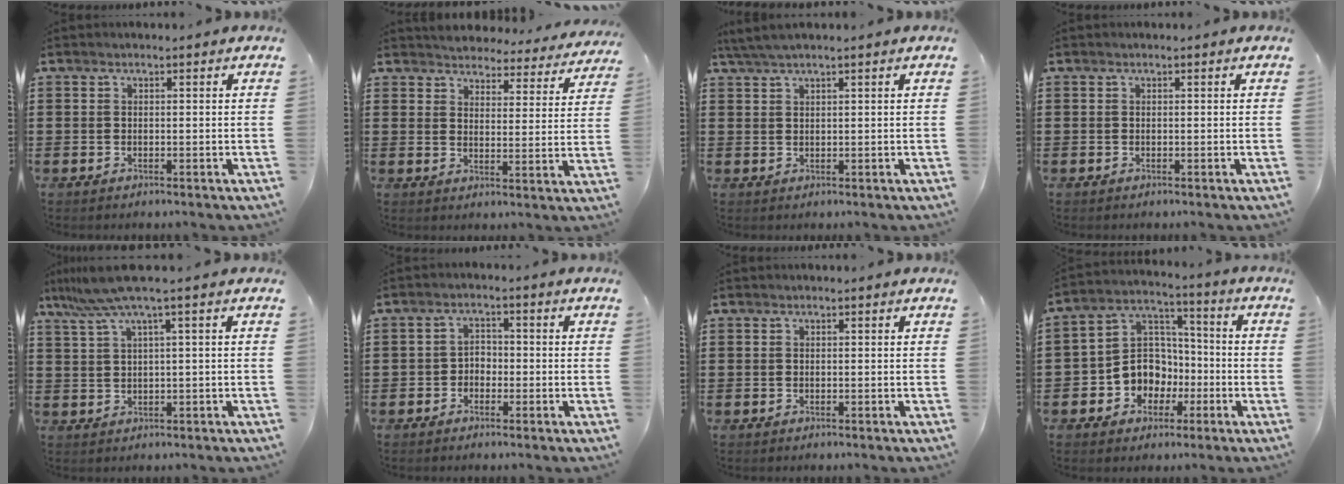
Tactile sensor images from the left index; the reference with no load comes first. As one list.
[{"total": 4.1, "force": [4.1, 0.3, -0.2], "torque": [-0.022, -0.031, 0.069]}, {"total": 2.1, "force": [1.4, 0.0, 1.5], "torque": [-0.030, 0.001, 0.026]}, {"total": 0.0}, {"total": 5.5, "force": [2.6, -0.5, 4.8], "torque": [-0.114, -0.016, 0.041]}, {"total": 2.3, "force": [-1.5, 1.6, 0.7], "torque": [-0.018, 0.009, -0.035]}, {"total": 0.0}, {"total": 8.3, "force": [-2.9, 7.6, 1.8], "torque": [-0.069, 0.013, -0.055]}]